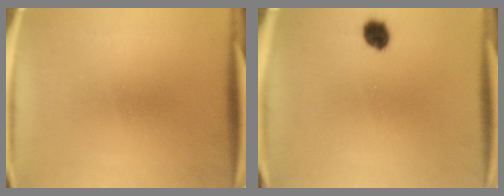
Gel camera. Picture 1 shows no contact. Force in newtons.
{"total": 3.8}